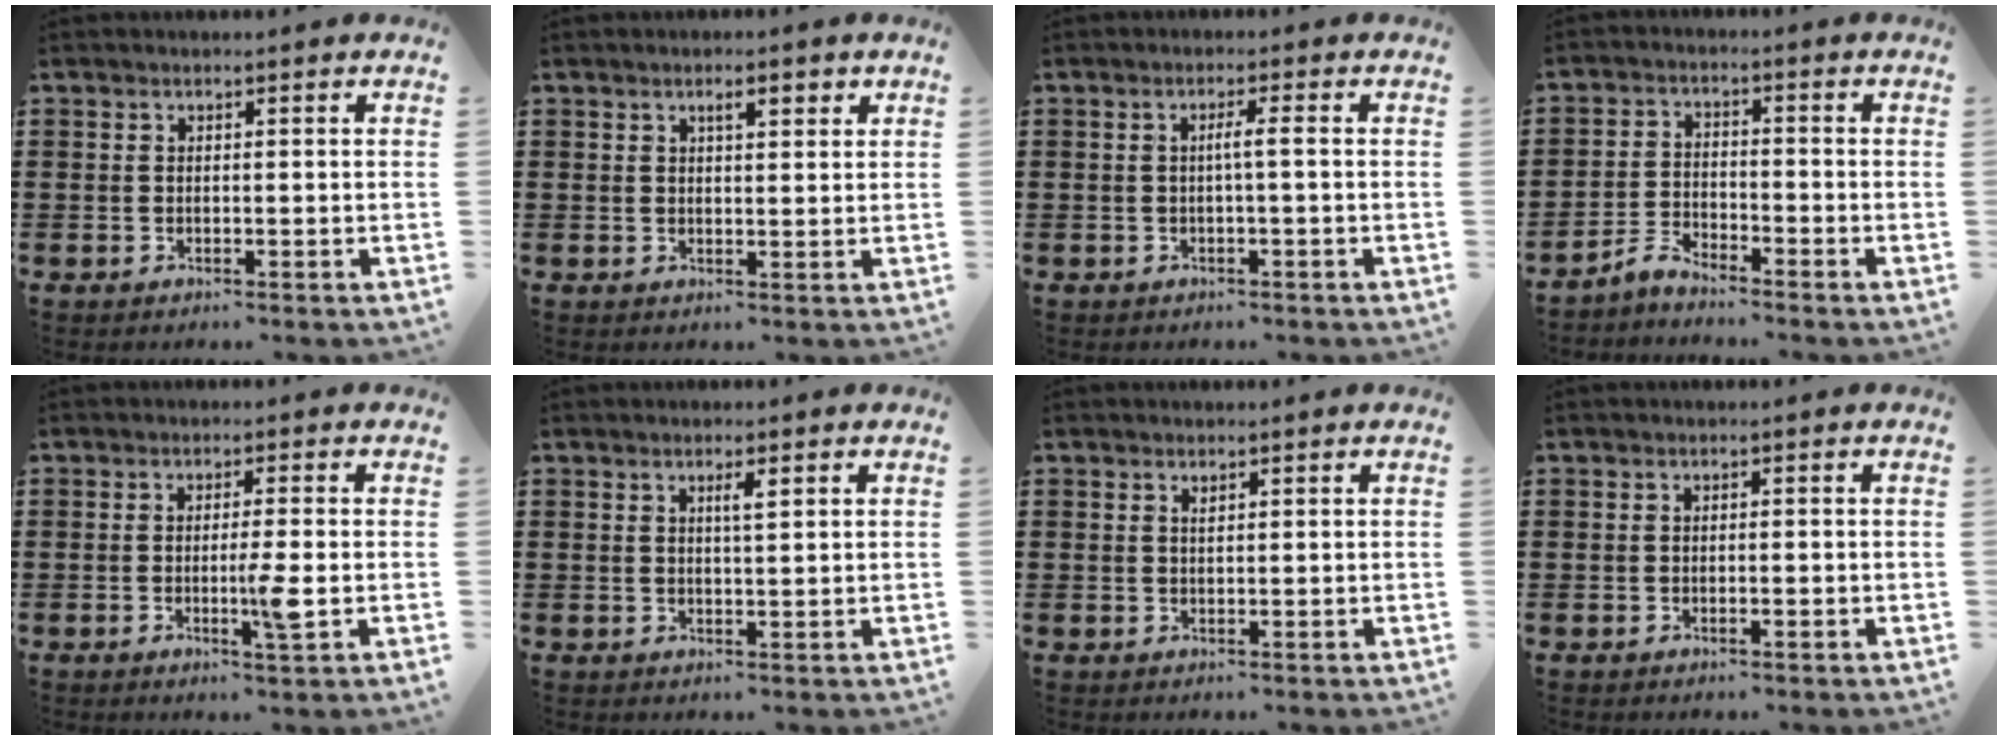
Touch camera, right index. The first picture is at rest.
{"total": 2.5, "force": [1.1, 0.6, 2.1], "torque": [-0.036, 0.003, 0.015]}
{"total": 2.1, "force": [-0.3, -0.4, 2.0], "torque": [-0.036, -0.003, -0.010]}
{"total": 3.1, "force": [-3.1, 0.0, 0.2], "torque": [-0.018, 0.003, -0.067]}
{"total": 4.4, "force": [-1.0, -0.1, 4.3], "torque": [-0.079, -0.015, -0.021]}
{"total": 1.9, "force": [0.7, 0.2, 1.8], "torque": [-0.036, 0.002, 0.009]}
{"total": 0.7, "force": [0.4, 0.3, 0.5], "torque": [-0.011, 0.001, 0.008]}
{"total": 0.7, "force": [-0.3, 0.2, 0.6], "torque": [-0.011, -0.005, -0.005]}